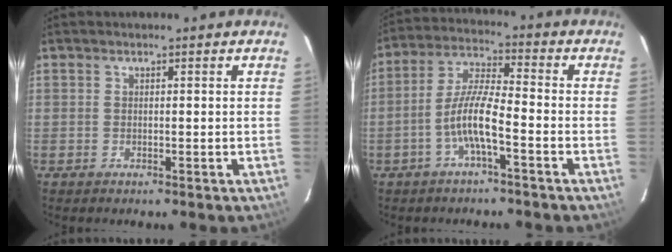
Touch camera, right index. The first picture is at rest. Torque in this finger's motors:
{"motor_torque": [1.36, -0.74, 0.69, 0.19]}